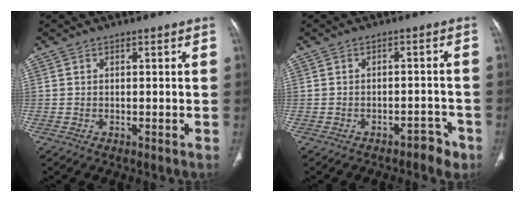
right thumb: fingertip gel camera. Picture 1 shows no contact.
{"total": 3.8, "force": [-2.9, 1.9, 1.6], "torque": [-0.008, 0.030, -0.036]}